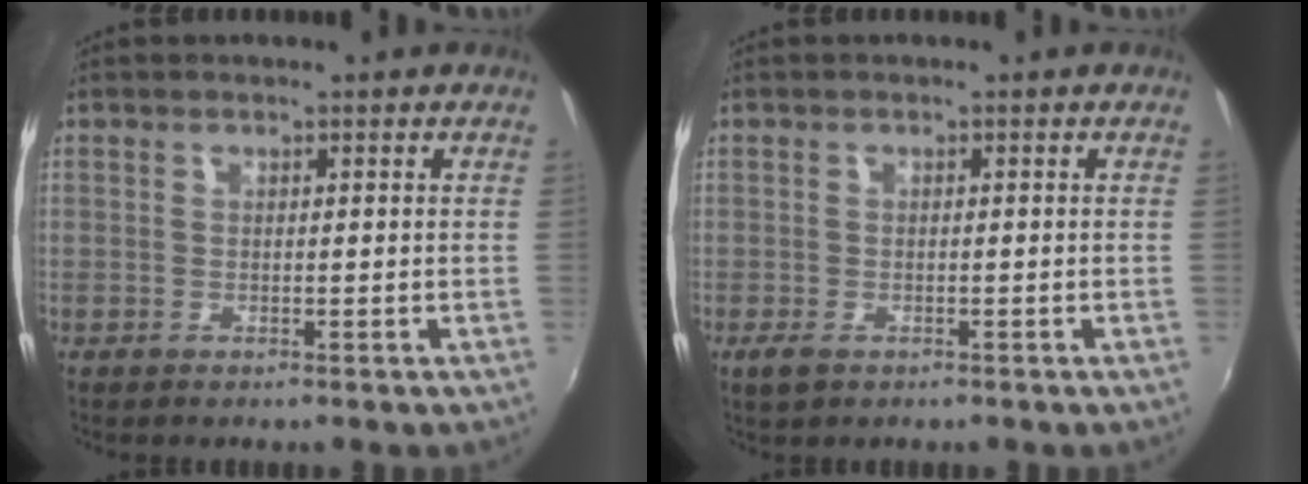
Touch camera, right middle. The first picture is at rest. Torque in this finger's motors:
{"motor_torque": [0.38, -0.35, 0.10, 0.00]}